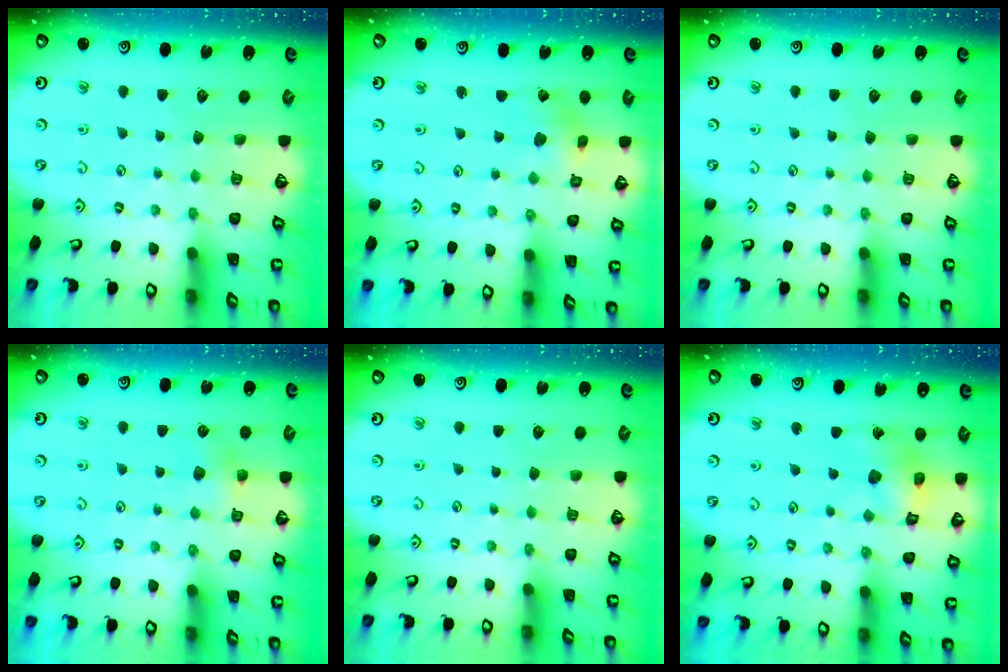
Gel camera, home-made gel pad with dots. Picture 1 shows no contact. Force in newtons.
{"total": 2.5, "press": 2.5, "slide": 0.4}
{"total": 0.0}
{"total": 5.8, "press": 5.7, "slide": 1.3}
{"total": 0.0}
{"total": 11.1, "press": 11.0, "slide": 1.2}